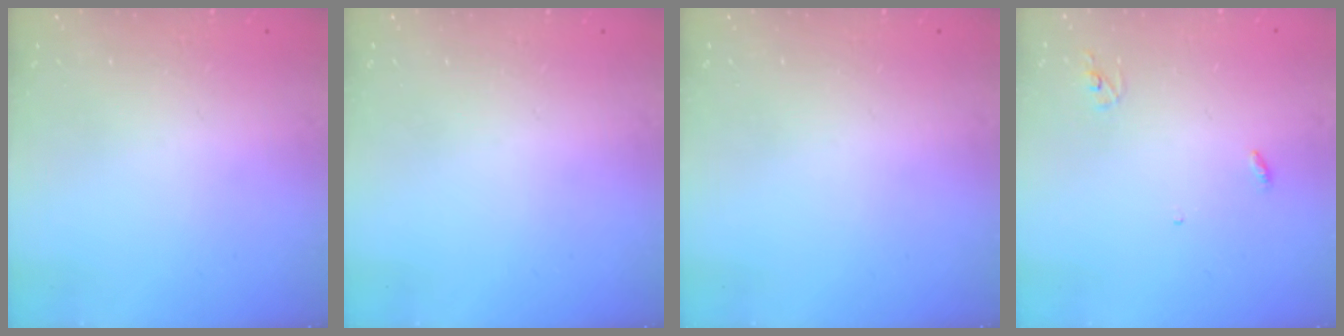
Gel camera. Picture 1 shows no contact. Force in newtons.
{"total": 0.0}
{"total": 0.0}
{"total": 3.0, "press": 2.9, "slide": 0.2}